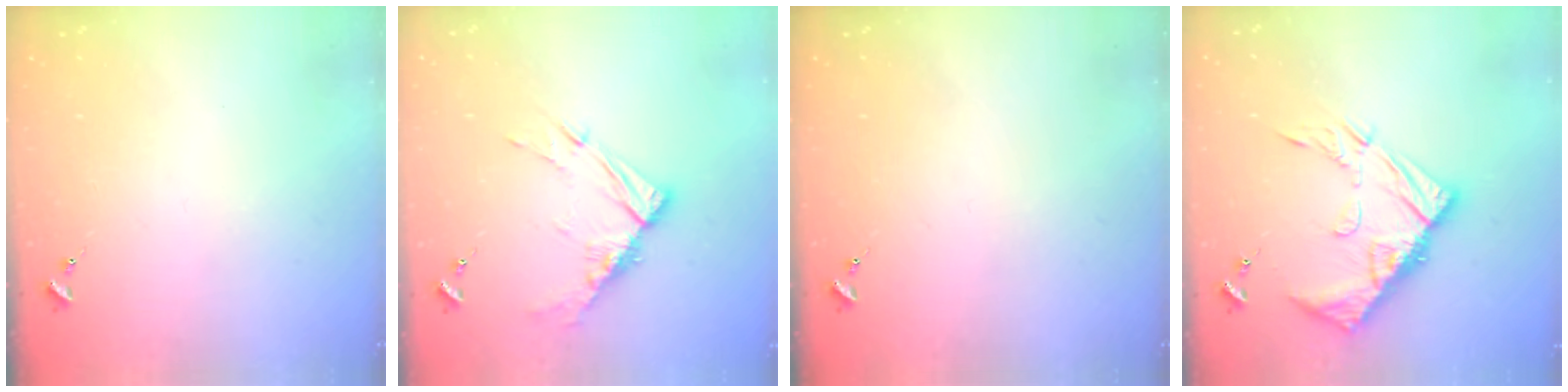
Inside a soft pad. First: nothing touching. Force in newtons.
{"total": 11.3, "press": 11.2, "slide": 1.1}
{"total": 0.0}
{"total": 15.2, "press": 15.2, "slide": 1.5}